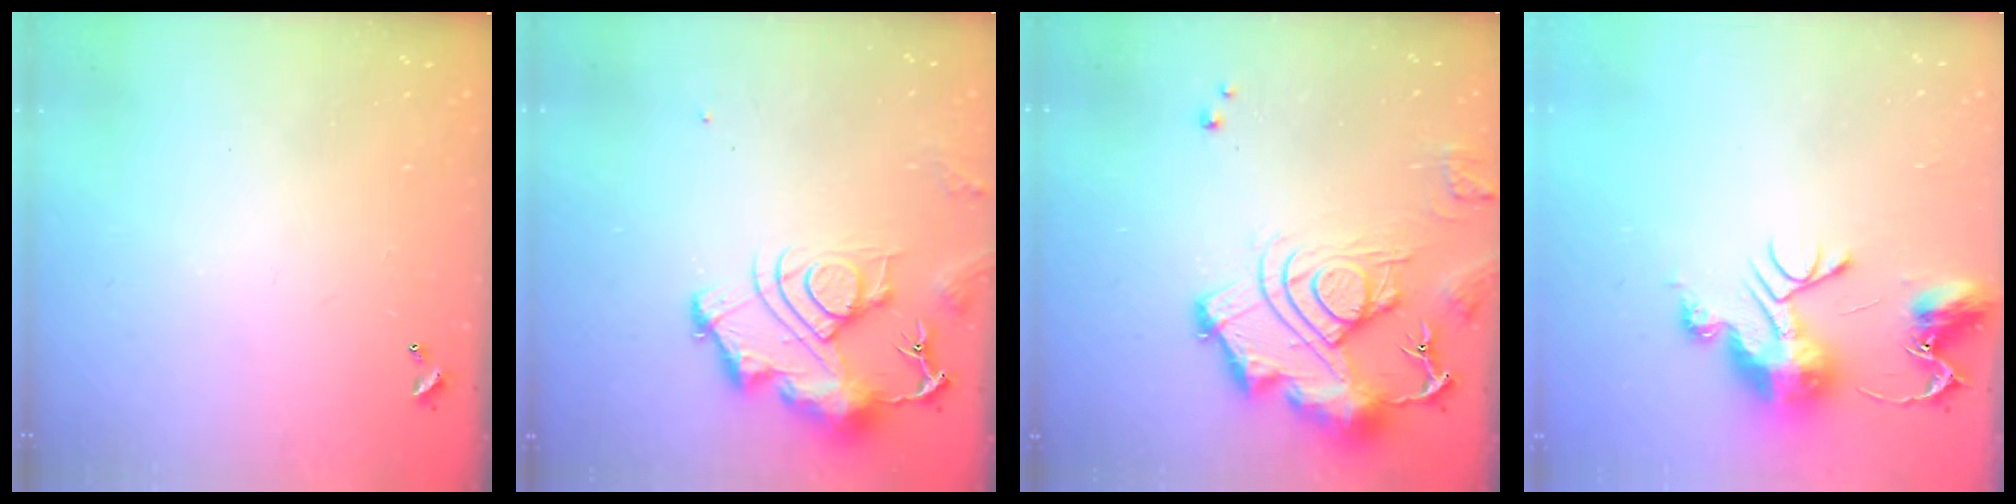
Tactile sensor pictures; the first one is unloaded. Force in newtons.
{"total": 12.2, "press": 12.1, "slide": 1.4}
{"total": 16.2, "press": 16.1, "slide": 1.7}
{"total": 12.0, "press": 12.0, "slide": 1.1}